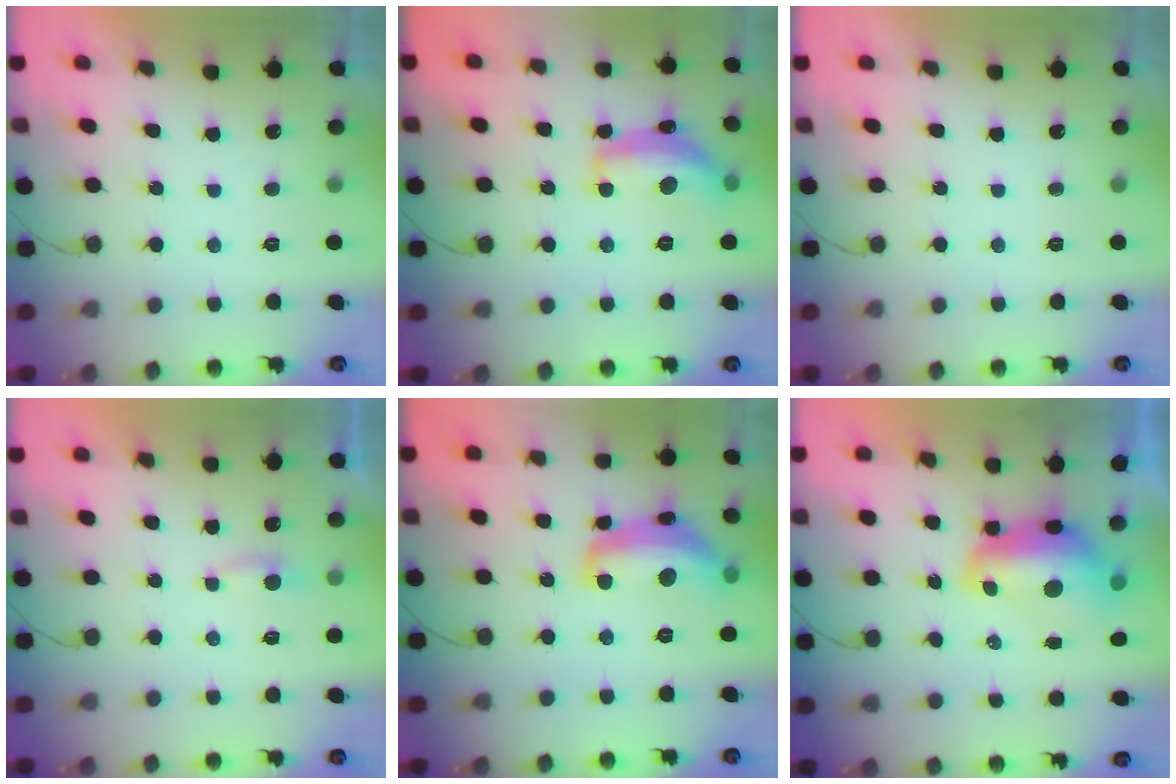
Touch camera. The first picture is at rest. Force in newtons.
{"total": 14.1, "press": 14.1, "slide": 0.5}
{"total": 0.0}
{"total": 2.3, "press": 2.3, "slide": 0.3}
{"total": 15.8, "press": 15.7, "slide": 0.9}
{"total": 11.2, "press": 11.2, "slide": 1.0}